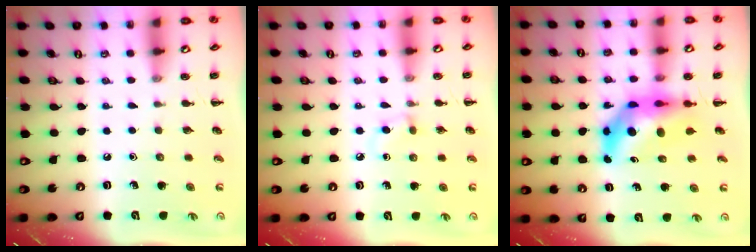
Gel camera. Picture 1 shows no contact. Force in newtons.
{"total": 3.9, "press": 3.6, "slide": 1.4}
{"total": 9.3, "press": 8.8, "slide": 3.1}